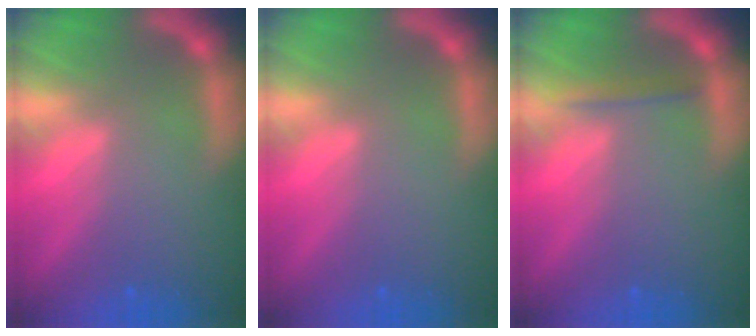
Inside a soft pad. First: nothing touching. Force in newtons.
{"total": 0.0}
{"total": 1.4}